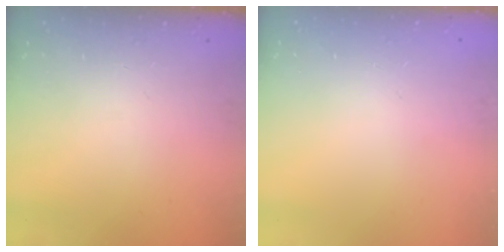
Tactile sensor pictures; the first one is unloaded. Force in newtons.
{"total": 0.0}